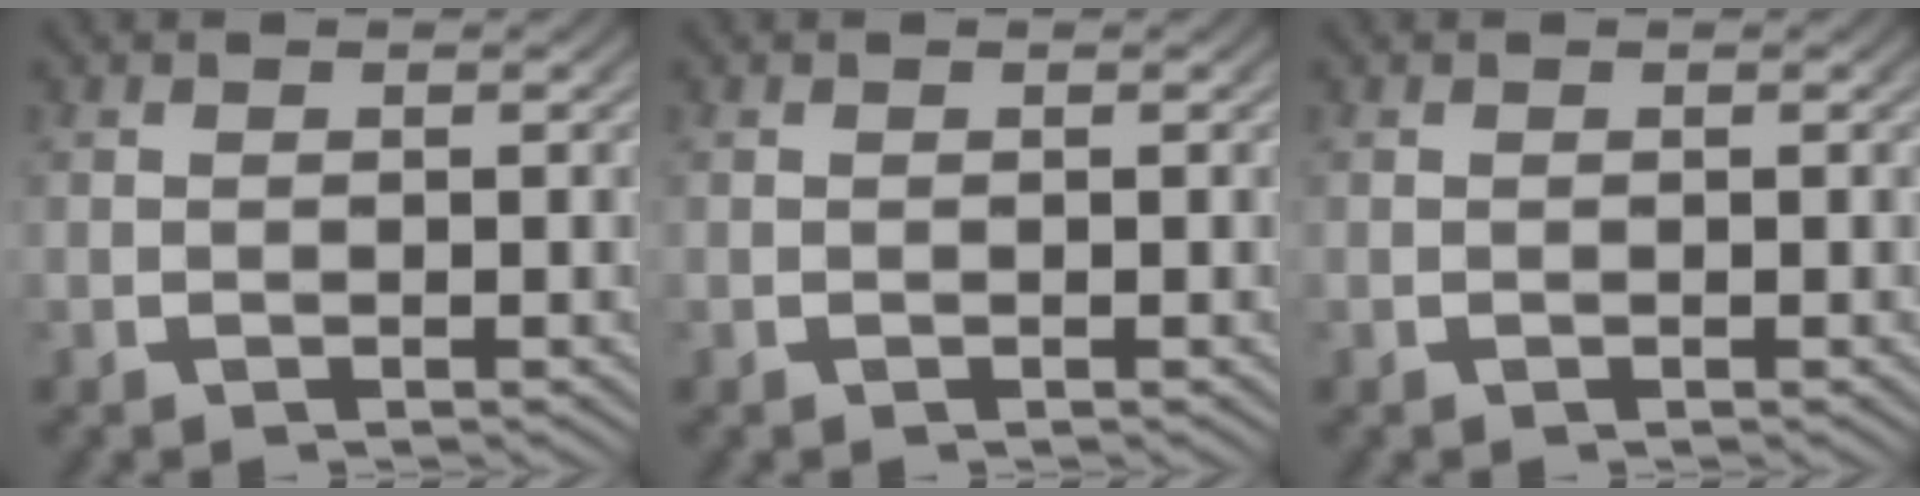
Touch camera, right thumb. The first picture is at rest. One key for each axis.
{"total": 0.0}
{"total": 0.0}